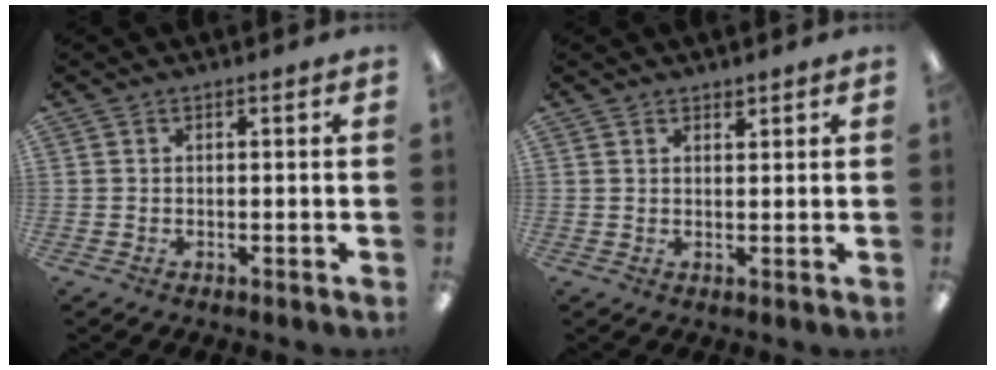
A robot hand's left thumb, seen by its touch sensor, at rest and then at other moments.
{"total": 1.6, "force": [1.4, 0.7, 0.1], "torque": [0.005, -0.004, 0.025]}